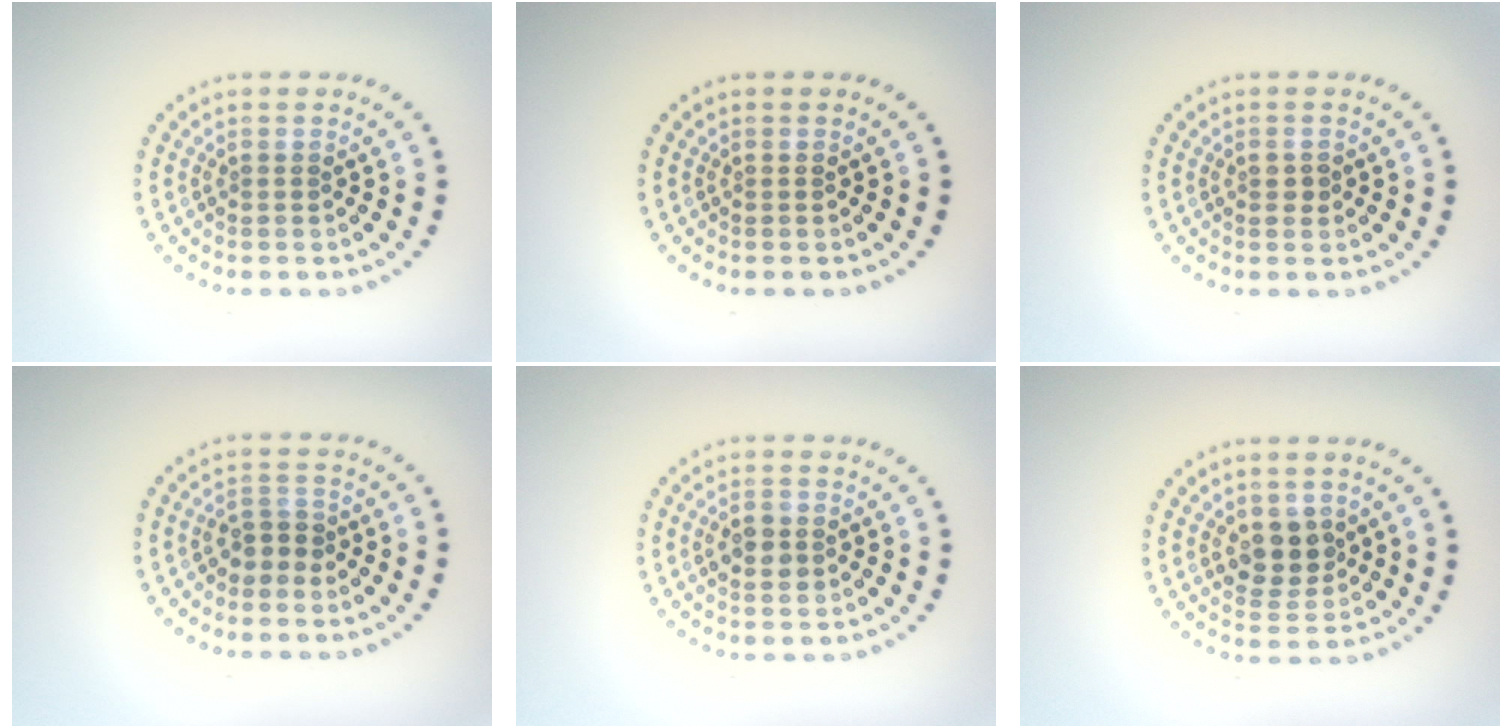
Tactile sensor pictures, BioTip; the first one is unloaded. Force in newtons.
{"total": 0.0}
{"total": 1.0, "press": 1.0, "slide": 0.3}
{"total": 2.0, "press": 1.8, "slide": 0.8}
{"total": 2.7, "press": 2.7, "slide": 0.1}
{"total": 3.5, "press": 3.3, "slide": 1.0}